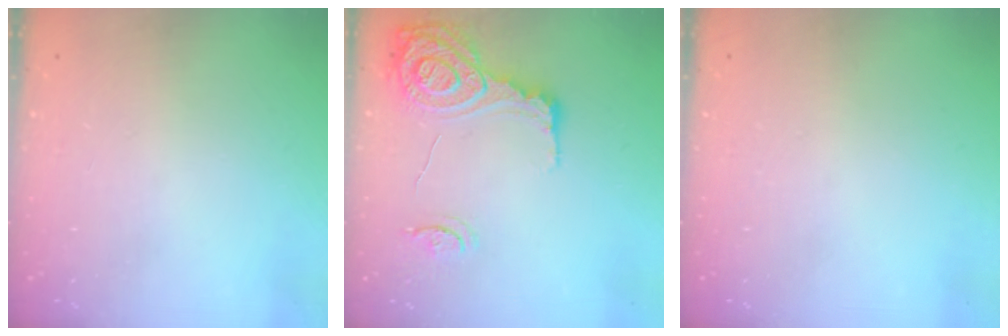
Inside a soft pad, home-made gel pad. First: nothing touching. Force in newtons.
{"total": 16.9, "press": 16.8, "slide": 1.4}
{"total": 0.0}